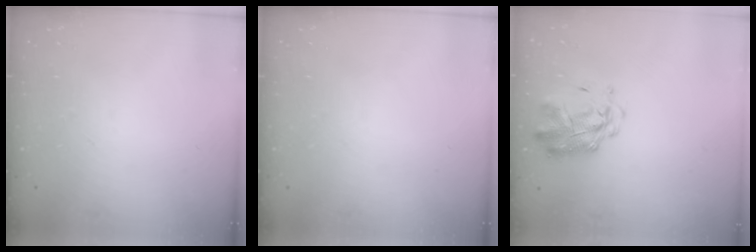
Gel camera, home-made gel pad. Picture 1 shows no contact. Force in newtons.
{"total": 0.0}
{"total": 2.9, "press": 2.8, "slide": 0.8}